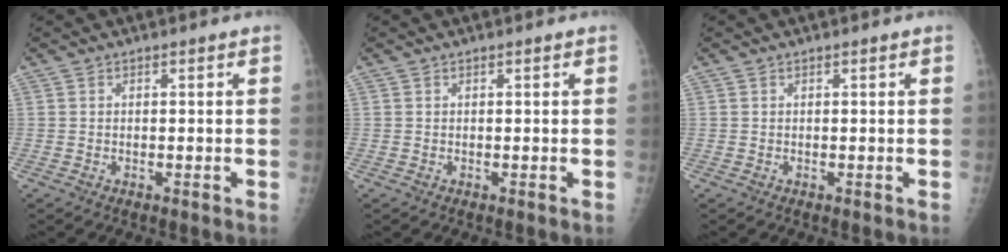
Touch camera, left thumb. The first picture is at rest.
{"total": 0.0}
{"total": 0.0}